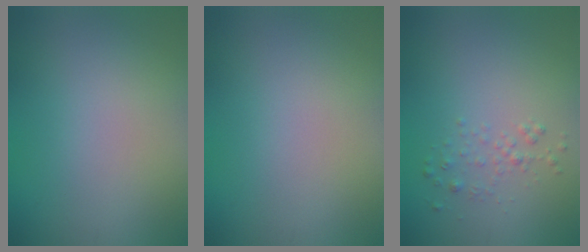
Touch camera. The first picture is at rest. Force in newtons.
{"total": 0.0}
{"total": 1.0, "press": 1.0, "slide": 0.1}